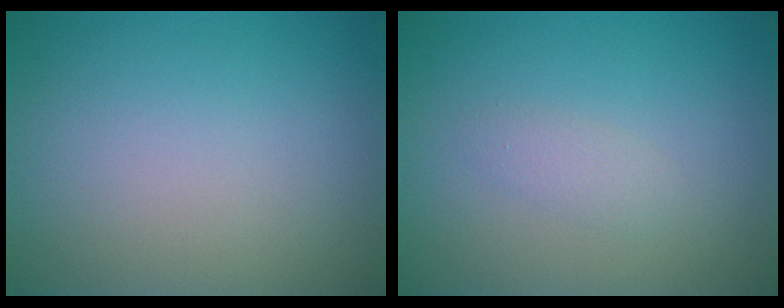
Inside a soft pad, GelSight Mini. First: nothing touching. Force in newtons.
{"total": 1.1, "press": 1.1, "slide": 0.0}